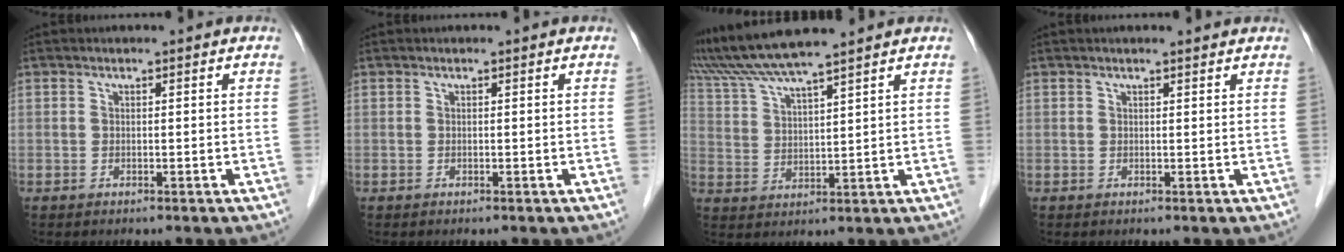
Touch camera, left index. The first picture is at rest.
{"total": 0.0}
{"total": 10.7, "force": [9.5, -1.2, 4.8], "torque": [-0.098, 0.025, 0.180]}
{"total": 2.4, "force": [2.2, 0.2, 1.1], "torque": [-0.013, 0.015, 0.025]}